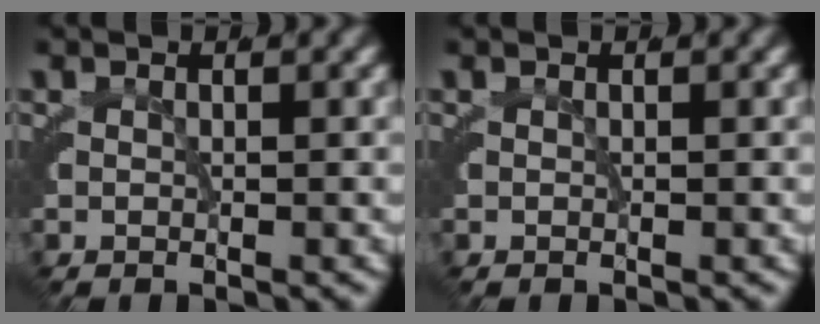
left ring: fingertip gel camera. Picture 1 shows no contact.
{"total": 0.0}